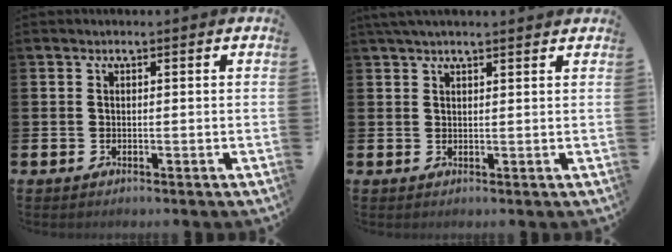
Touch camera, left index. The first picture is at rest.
{"total": 2.2, "force": [1.9, 0.3, 1.1], "torque": [-0.023, 0.002, 0.034]}